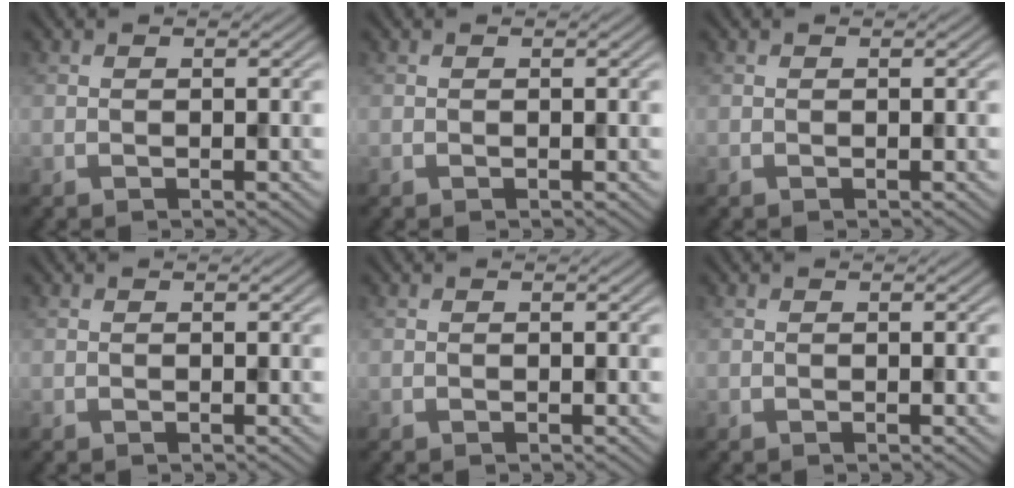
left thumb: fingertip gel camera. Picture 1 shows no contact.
{"total": 0.0}
{"total": 0.0}
{"total": 0.0}
{"total": 0.0}
{"total": 0.0}